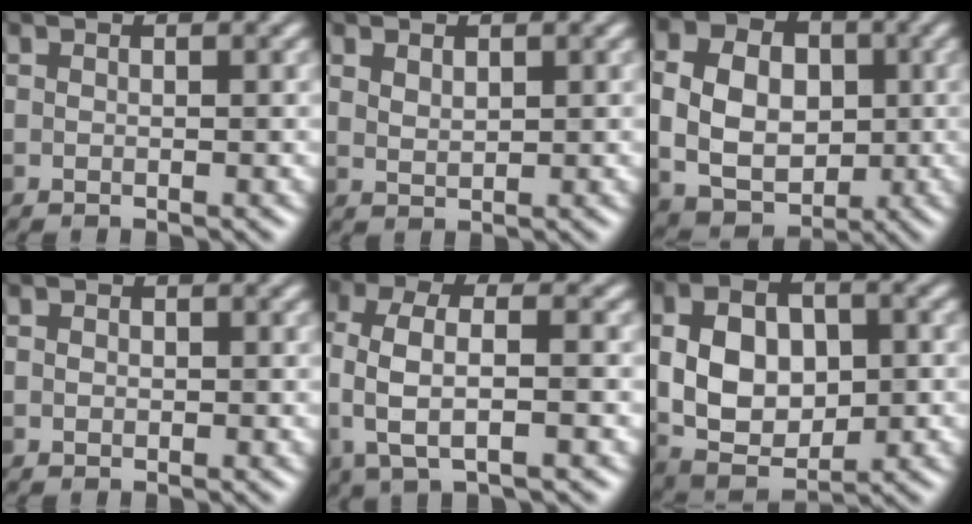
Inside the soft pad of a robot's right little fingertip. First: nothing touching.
{"total": 1.3, "force": [0.8, 0.7, 0.7], "torque": [-0.016, -0.002, 0.019]}
{"total": 8.7, "force": [0.1, 6.9, 5.4], "torque": [-0.096, 0.002, -0.001]}
{"total": 0.7, "force": [0.0, 0.6, 0.3], "torque": [-0.003, -0.004, -0.002]}
{"total": 5.4, "force": [-0.3, 2.0, 5.0], "torque": [-0.101, 0.006, -0.009]}
{"total": 9.0, "force": [0.0, 5.6, 7.1], "torque": [-0.137, 0.001, -0.003]}